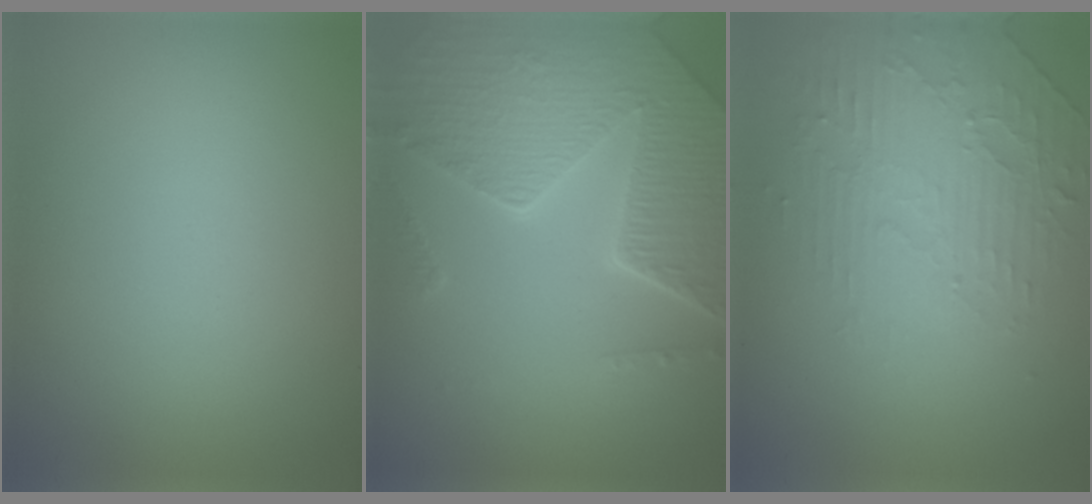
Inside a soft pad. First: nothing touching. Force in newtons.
{"total": 7.8, "press": 5.7, "slide": 5.4}
{"total": 4.8, "press": 3.4, "slide": 3.4}